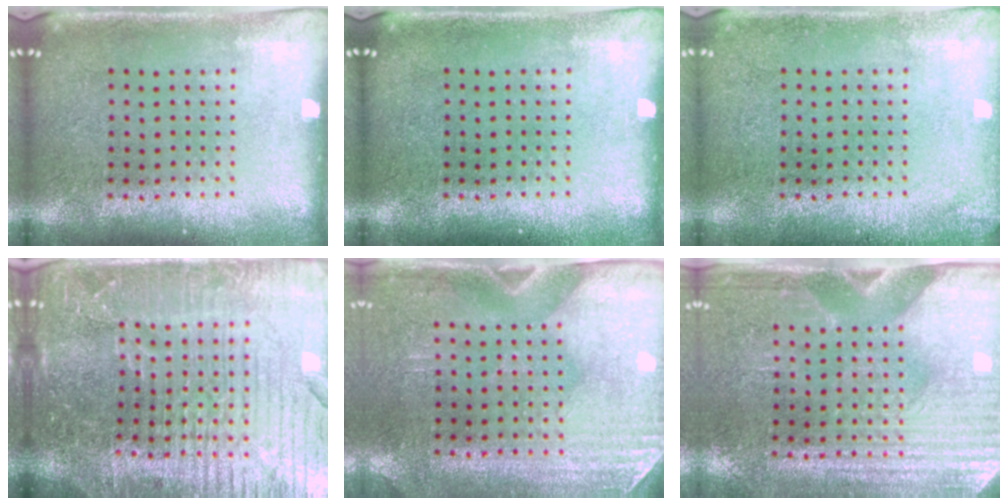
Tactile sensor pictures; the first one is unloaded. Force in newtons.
{"total": 0.0}
{"total": 1.1, "press": 1.1, "slide": 0.1}
{"total": 6.0, "press": 5.3, "slide": 2.7}
{"total": 3.0, "press": 2.6, "slide": 1.5}
{"total": 3.1, "press": 2.8, "slide": 1.4}